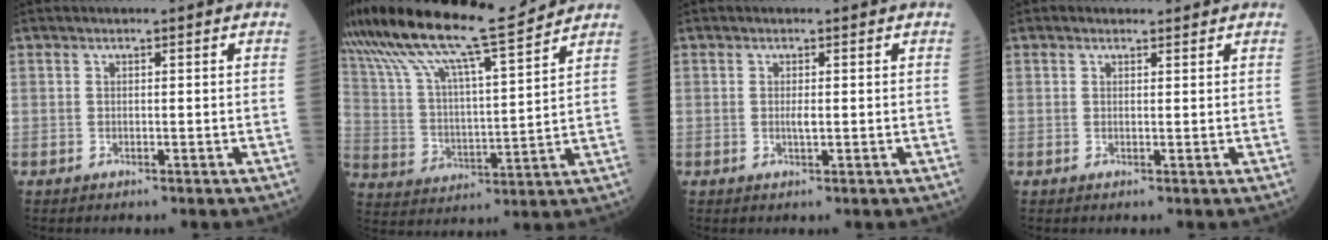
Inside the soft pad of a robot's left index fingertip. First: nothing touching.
{"total": 19.5, "force": [16.3, 1.1, 10.6], "torque": [-0.203, 0.020, 0.288]}
{"total": 1.1, "force": [0.1, 0.1, 1.0], "torque": [-0.022, -0.002, 0.001]}
{"total": 1.1, "force": [1.0, 0.4, 0.2], "torque": [-0.012, 0.007, 0.015]}